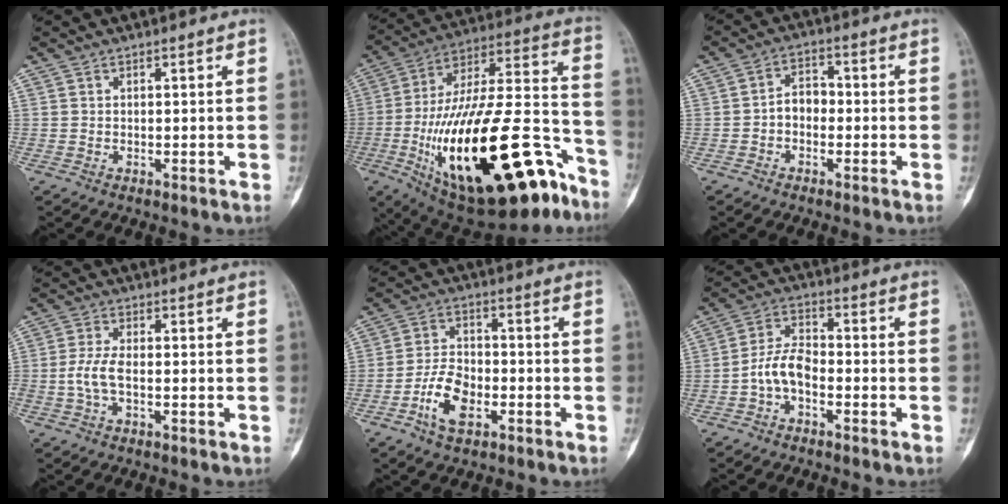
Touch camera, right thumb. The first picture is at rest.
{"total": 37.2, "force": [-16.5, 14.2, 30.2], "torque": [-0.483, 0.065, -0.251]}
{"total": 4.5, "force": [-1.0, 3.2, 2.9], "torque": [-0.029, 0.024, -0.029]}
{"total": 4.5, "force": [-0.9, 1.8, 4.0], "torque": [-0.100, 0.008, -0.022]}
{"total": 8.5, "force": [-3.7, 4.7, 6.0], "torque": [-0.109, 0.022, -0.072]}
{"total": 6.5, "force": [-2.4, 3.6, 4.8], "torque": [-0.092, 0.031, -0.056]}